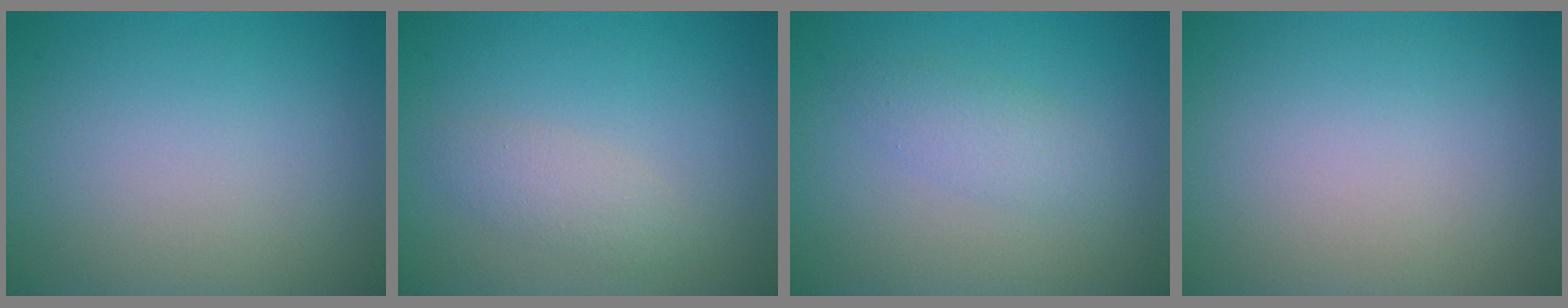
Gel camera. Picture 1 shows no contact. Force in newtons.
{"total": 1.9, "press": 1.9, "slide": 0.0}
{"total": 2.0, "press": 2.0, "slide": 0.1}
{"total": 0.0}